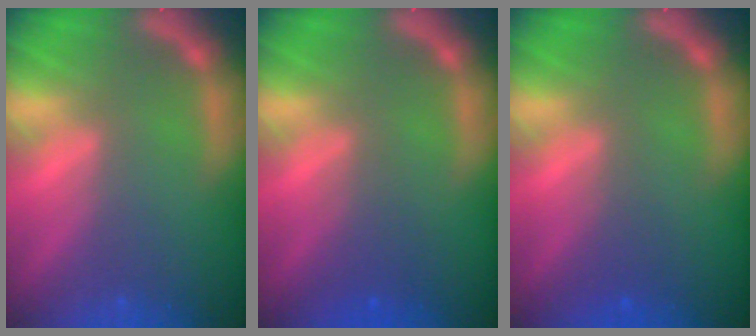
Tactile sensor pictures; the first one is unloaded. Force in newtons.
{"total": 1.9}
{"total": 1.5}